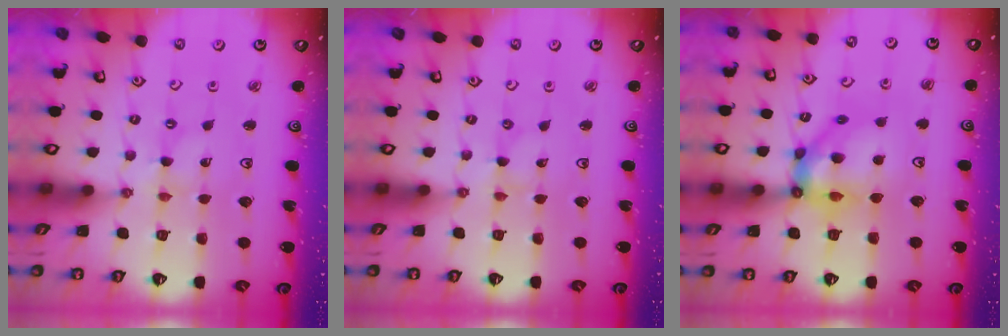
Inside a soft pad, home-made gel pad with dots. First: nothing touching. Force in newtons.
{"total": 0.0}
{"total": 12.4, "press": 12.4, "slide": 1.1}